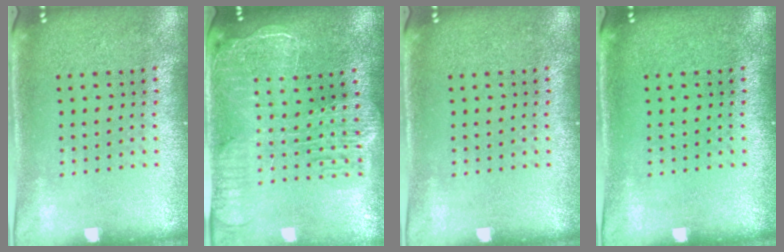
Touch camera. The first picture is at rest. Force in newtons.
{"total": 2.5, "press": 2.2, "slide": 1.3}
{"total": 0.0}
{"total": 0.0}